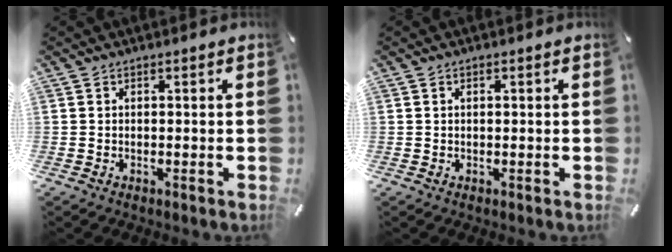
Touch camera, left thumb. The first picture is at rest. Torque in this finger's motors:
{"motor_torque": [-0.13, -0.39, -0.12, 0.22, 0.00]}